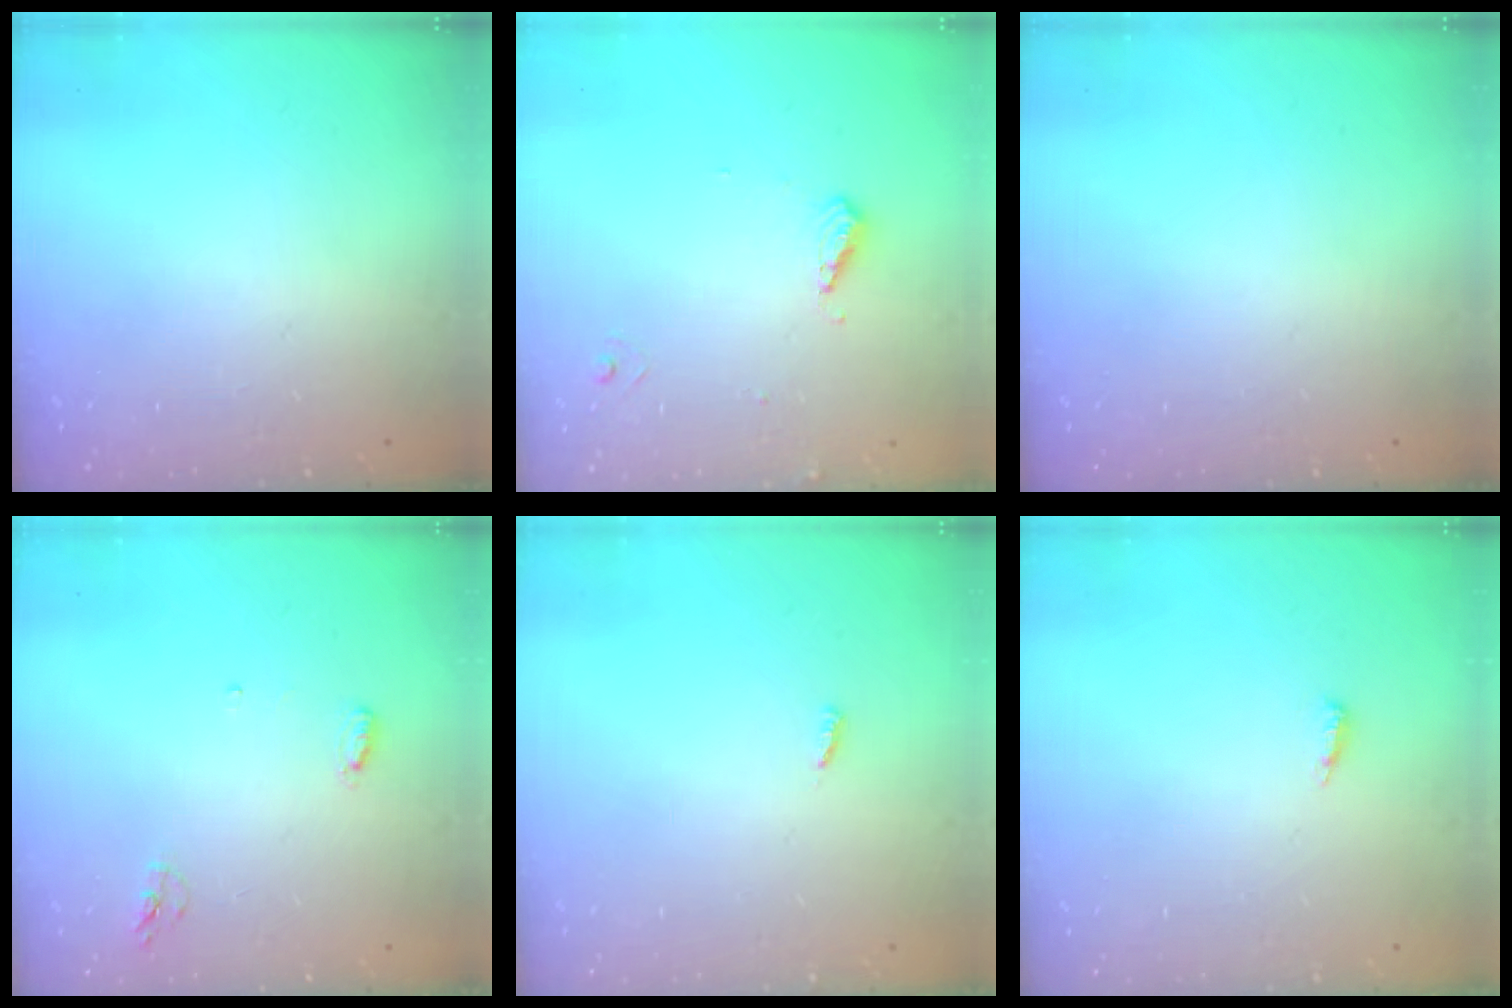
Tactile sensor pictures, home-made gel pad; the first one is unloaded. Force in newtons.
{"total": 5.0, "press": 4.9, "slide": 0.6}
{"total": 0.0}
{"total": 5.4, "press": 5.3, "slide": 1.1}
{"total": 3.0, "press": 3.0, "slide": 0.0}
{"total": 4.6, "press": 4.5, "slide": 0.9}